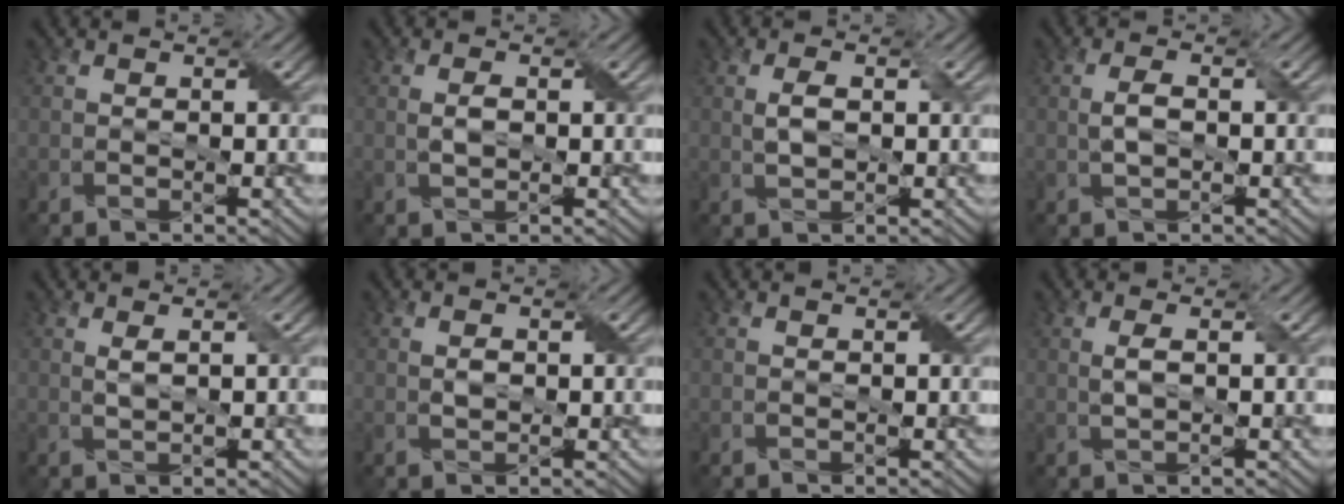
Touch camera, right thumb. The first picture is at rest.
{"total": 1.6, "force": [0.1, 0.8, 1.4], "torque": [-0.031, 0.003, 0.003]}
{"total": 2.7, "force": [0.4, 1.3, 2.3], "torque": [-0.052, 0.002, 0.008]}
{"total": 2.3, "force": [-0.1, 1.1, 2.1], "torque": [-0.049, 0.004, -0.002]}
{"total": 1.4, "force": [0.6, 0.3, 1.3], "torque": [-0.032, 0.001, 0.013]}
{"total": 1.4, "force": [0.2, 0.9, 1.1], "torque": [-0.023, 0.002, 0.006]}
{"total": 0.0}
{"total": 1.8, "force": [0.3, 0.4, 1.7], "torque": [-0.042, 0.004, 0.007]}